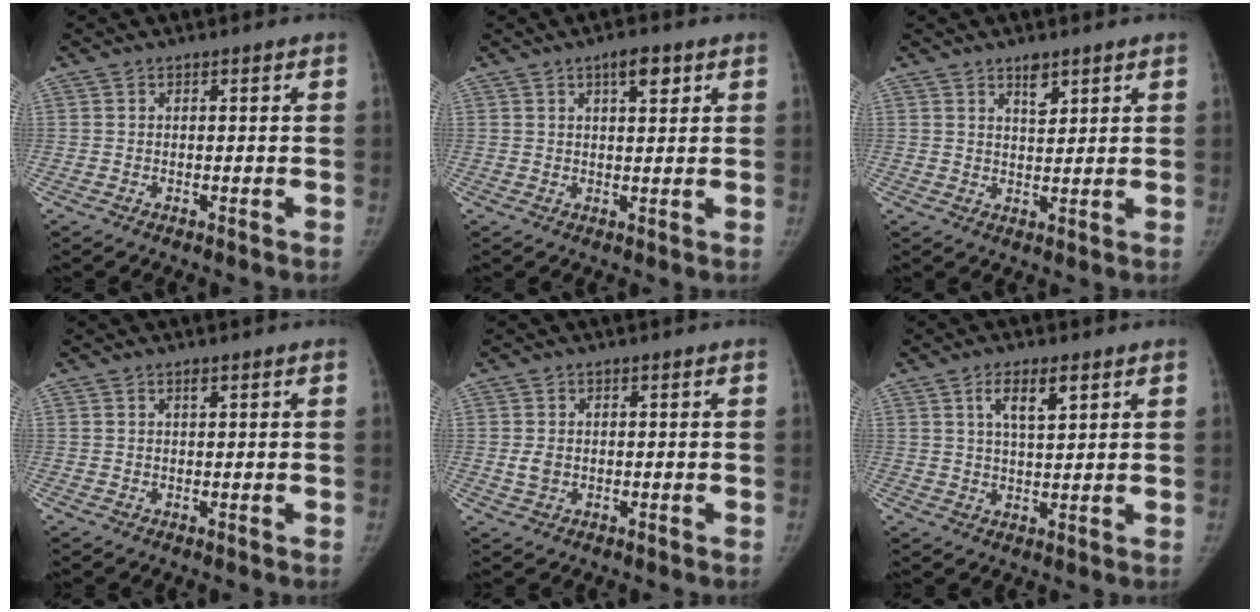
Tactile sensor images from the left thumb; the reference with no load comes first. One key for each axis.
{"total": 4.0, "fx": 2.1, "fy": 1.5, "fz": 3.1, "tx": -0.037, "ty": -0.008, "tz": 0.032}
{"total": 3.5, "fx": 2.3, "fy": 1.6, "fz": 2.1, "tx": -0.020, "ty": -0.016, "tz": 0.039}
{"total": 0.8, "fx": 0.5, "fy": 0.3, "fz": 0.5, "tx": -0.008, "ty": -0.001, "tz": 0.007}
{"total": 2.3, "fx": -0.1, "fy": 1.7, "fz": 1.5, "tx": -0.026, "ty": -0.002, "tz": -0.001}
{"total": 5.7, "fx": 2.8, "fy": 2.0, "fz": 4.5, "tx": -0.072, "ty": -0.013, "tz": 0.050}